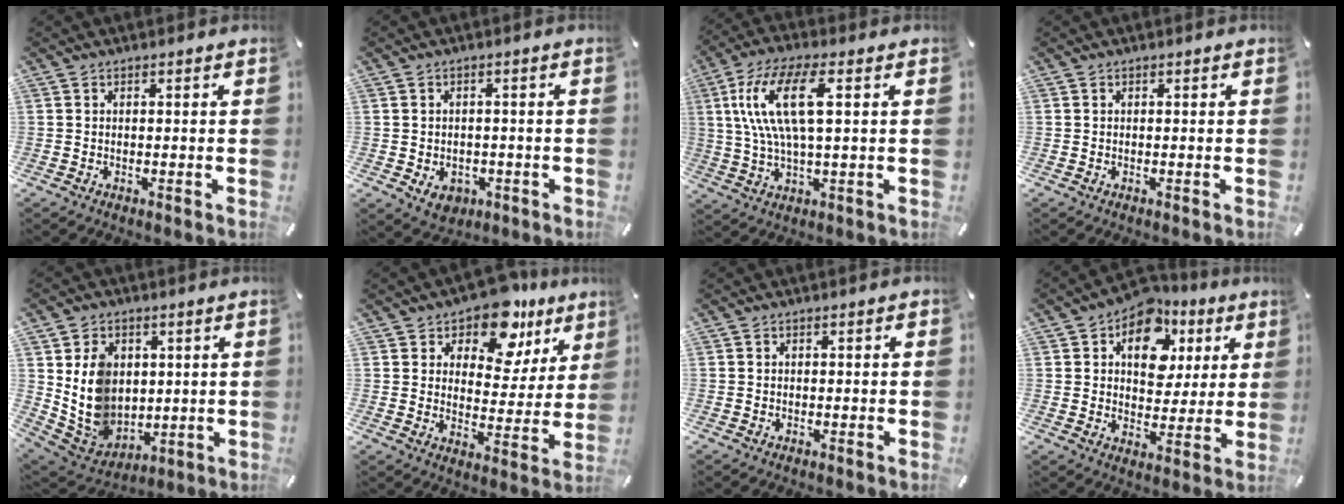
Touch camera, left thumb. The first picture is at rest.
{"total": 4.6, "force": [-1.3, 3.9, 2.0], "torque": [-0.020, 0.002, -0.023]}
{"total": 14.7, "force": [3.9, 5.1, 13.2], "torque": [-0.281, 0.002, 0.062]}
{"total": 0.0}
{"total": 10.8, "force": [2.6, 9.6, 4.1], "torque": [-0.104, -0.015, 0.058]}
{"total": 12.4, "force": [9.0, 6.7, 5.3], "torque": [-0.080, -0.060, 0.159]}
{"total": 0.7, "force": [-0.2, 0.5, 0.4], "torque": [-0.008, 0.002, -0.004]}
{"total": 13.5, "force": [5.6, 9.7, 7.5], "torque": [-0.109, -0.019, 0.099]}